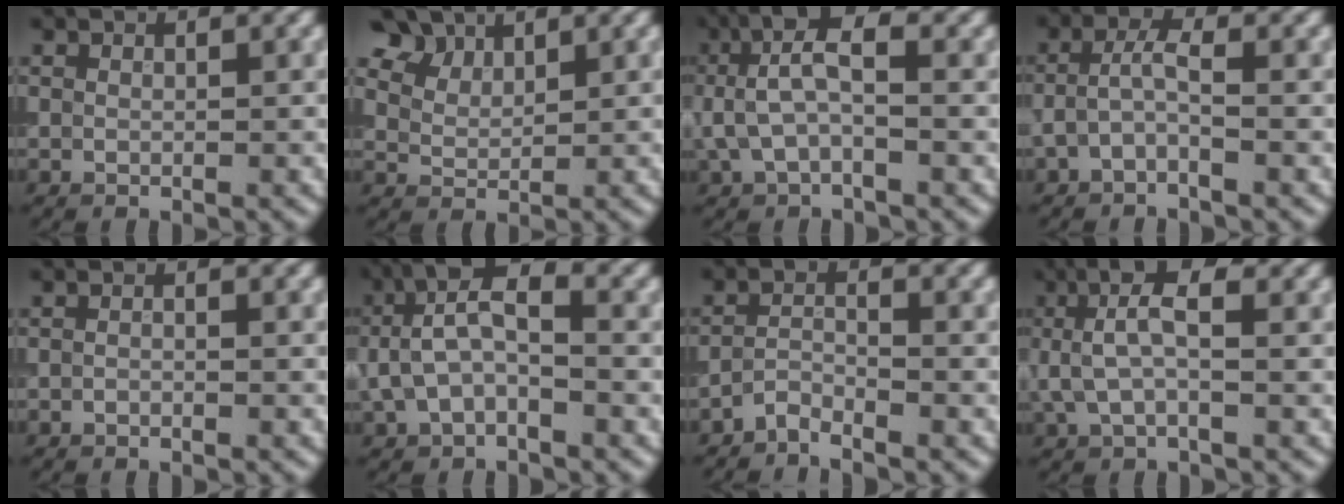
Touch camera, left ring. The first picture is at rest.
{"total": 5.5, "force": [4.0, 3.0, 2.2], "torque": [-0.069, 0.003, 0.080]}
{"total": 4.8, "force": [0.7, 1.8, 4.3], "torque": [-0.087, 0.016, 0.004]}
{"total": 2.0, "force": [-0.7, 0.5, 1.8], "torque": [-0.037, 0.010, -0.019]}
{"total": 0.6, "force": [-0.3, 0.1, 0.4], "torque": [-0.009, -0.005, -0.011]}
{"total": 5.4, "force": [0.0, 2.5, 4.8], "torque": [-0.097, 0.024, -0.014]}
{"total": 2.0, "force": [-1.8, 0.2, 0.8], "torque": [-0.017, 0.005, -0.042]}
{"total": 4.1, "force": [0.9, 1.5, 3.7], "torque": [-0.073, 0.009, 0.012]}